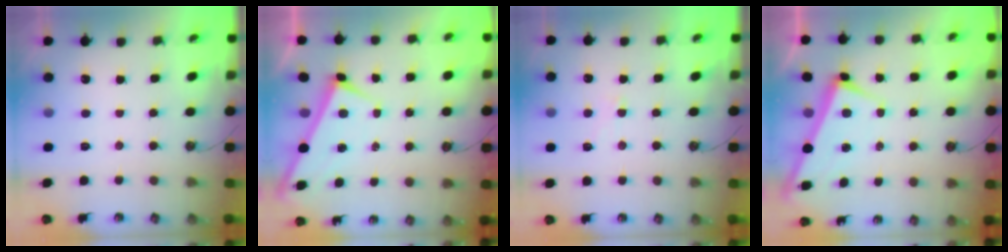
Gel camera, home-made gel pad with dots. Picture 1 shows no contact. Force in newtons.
{"total": 1.2, "press": 1.1, "slide": 0.4}
{"total": 1.5, "press": 1.4, "slide": 0.6}
{"total": 2.7, "press": 2.7, "slide": 0.4}